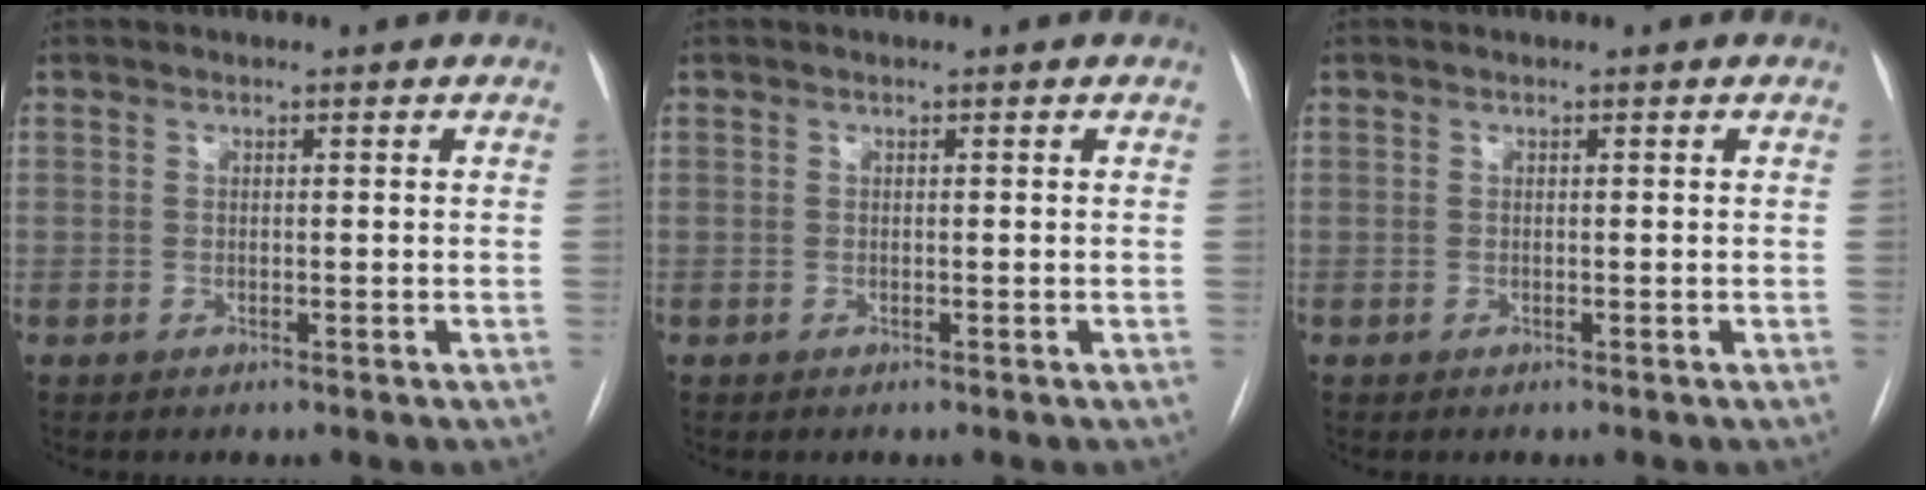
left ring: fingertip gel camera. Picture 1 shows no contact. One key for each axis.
{"total": 0.0}
{"total": 0.0}